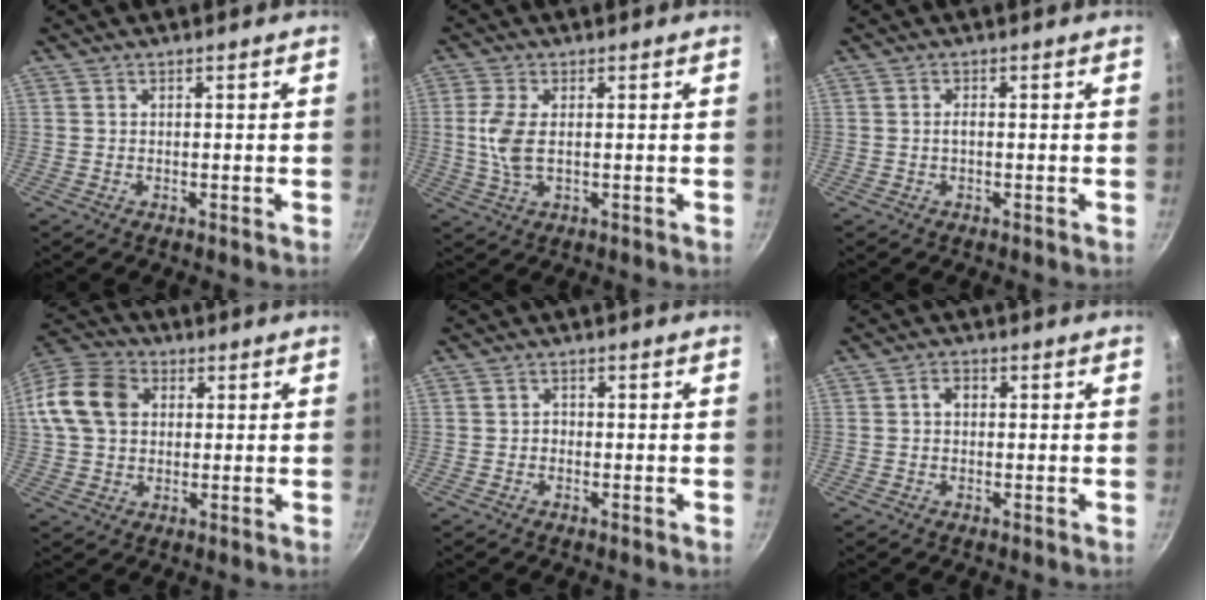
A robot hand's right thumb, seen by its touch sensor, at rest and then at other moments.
{"total": 6.3, "force": [0.4, 3.1, 5.4], "torque": [-0.120, 0.000, 0.007]}
{"total": 1.1, "force": [-0.1, 0.4, 1.0], "torque": [-0.019, 0.004, -0.003]}
{"total": 13.3, "force": [2.2, 10.2, 8.2], "torque": [-0.146, 0.024, 0.025]}
{"total": 1.0, "force": [-0.4, 0.8, 0.4], "torque": [-0.005, 0.004, -0.009]}
{"total": 2.3, "force": [0.3, 1.7, 1.5], "torque": [-0.018, 0.006, 0.003]}